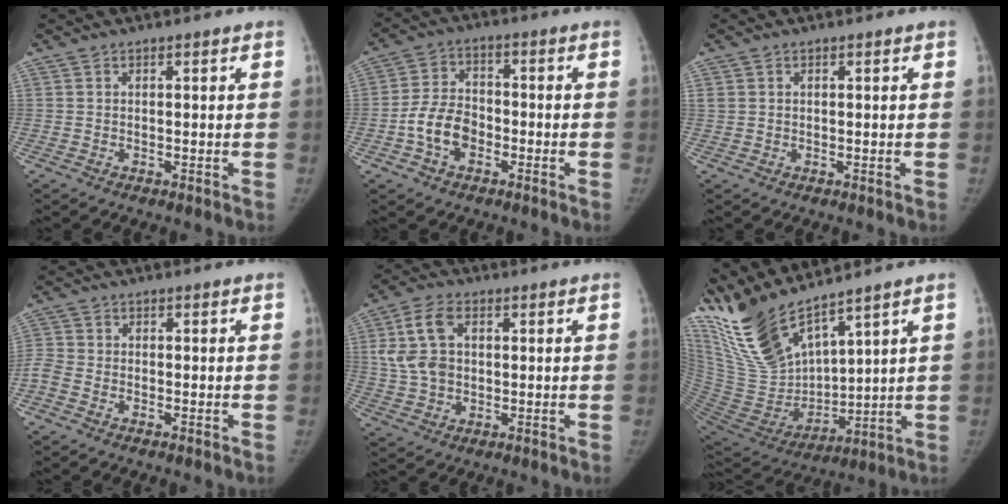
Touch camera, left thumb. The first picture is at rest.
{"total": 8.0, "force": [-2.7, 5.7, 5.0], "torque": [-0.081, 0.027, -0.057]}
{"total": 1.0, "force": [0.4, 0.9, 0.5], "torque": [-0.006, 0.004, 0.008]}
{"total": 1.8, "force": [-1.0, 0.9, 1.3], "torque": [-0.036, 0.003, -0.026]}
{"total": 9.2, "force": [1.8, 6.3, 6.4], "torque": [-0.119, 0.010, 0.038]}
{"total": 16.4, "force": [13.9, 3.0, 8.1], "torque": [-0.145, -0.074, 0.298]}